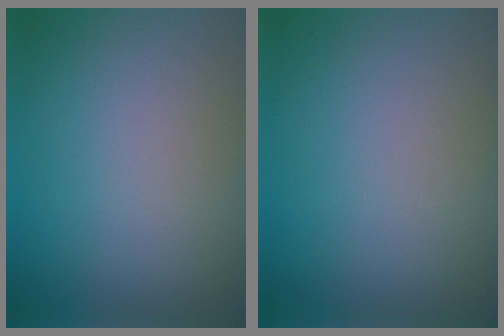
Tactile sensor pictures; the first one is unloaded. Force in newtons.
{"total": 0.0}